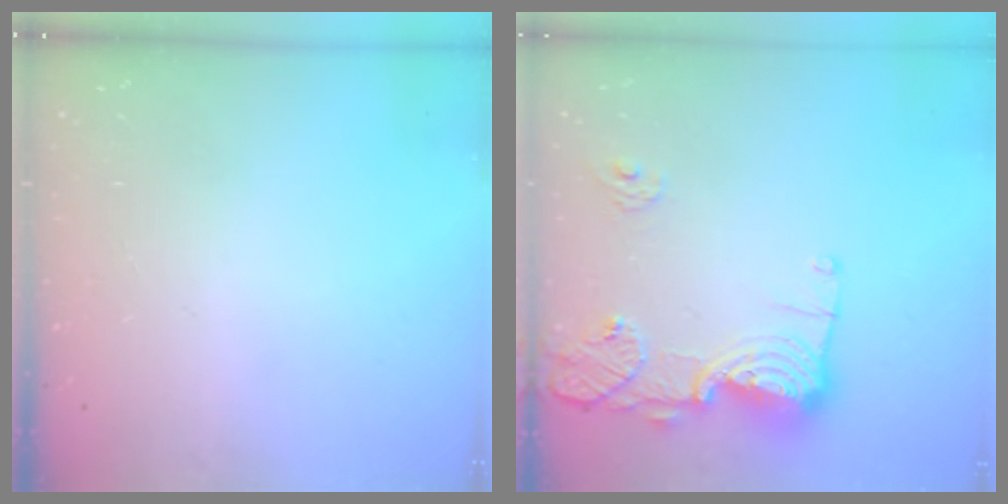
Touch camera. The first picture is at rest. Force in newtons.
{"total": 15.9, "press": 15.9, "slide": 1.5}